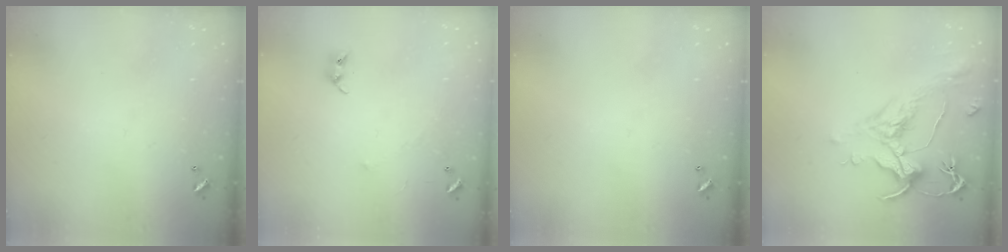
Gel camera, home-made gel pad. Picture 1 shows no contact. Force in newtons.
{"total": 5.4, "press": 5.4, "slide": 0.7}
{"total": 0.0}
{"total": 1.6, "press": 0.7, "slide": 1.4}